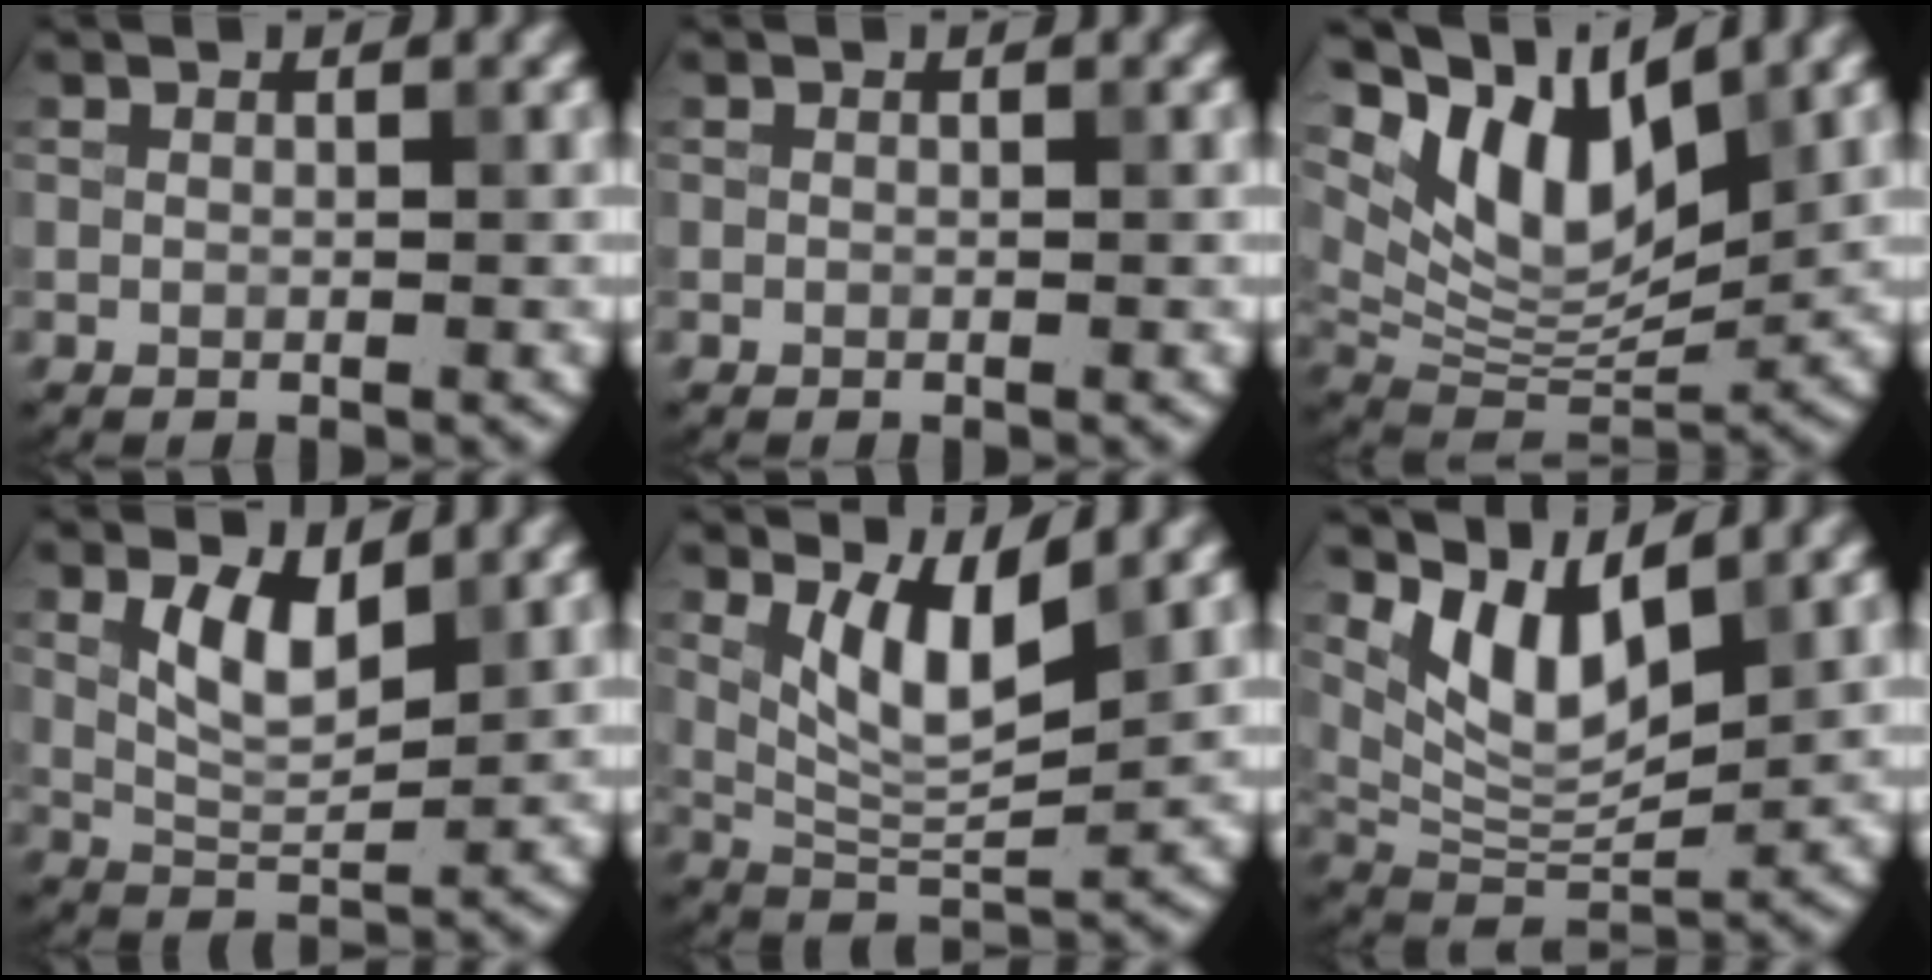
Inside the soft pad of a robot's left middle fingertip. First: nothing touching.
{"total": 0.0}
{"total": 9.1, "force": [5.1, 3.8, 6.5], "torque": [-0.123, -0.006, 0.094]}
{"total": 4.1, "force": [1.7, 1.7, 3.3], "torque": [-0.070, -0.003, 0.033]}
{"total": 5.0, "force": [2.3, 1.5, 4.2], "torque": [-0.086, -0.015, 0.049]}
{"total": 6.3, "force": [3.5, 2.4, 4.6], "torque": [-0.094, -0.014, 0.070]}